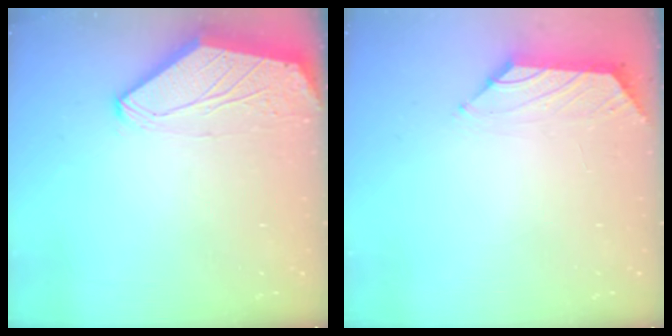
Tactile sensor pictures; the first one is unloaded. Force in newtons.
{"total": 0.0}